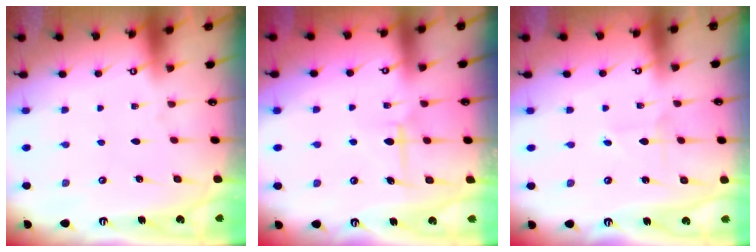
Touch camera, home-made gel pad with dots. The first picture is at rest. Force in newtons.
{"total": 7.1, "press": 7.1, "slide": 0.2}
{"total": 1.5, "press": 1.4, "slide": 0.2}